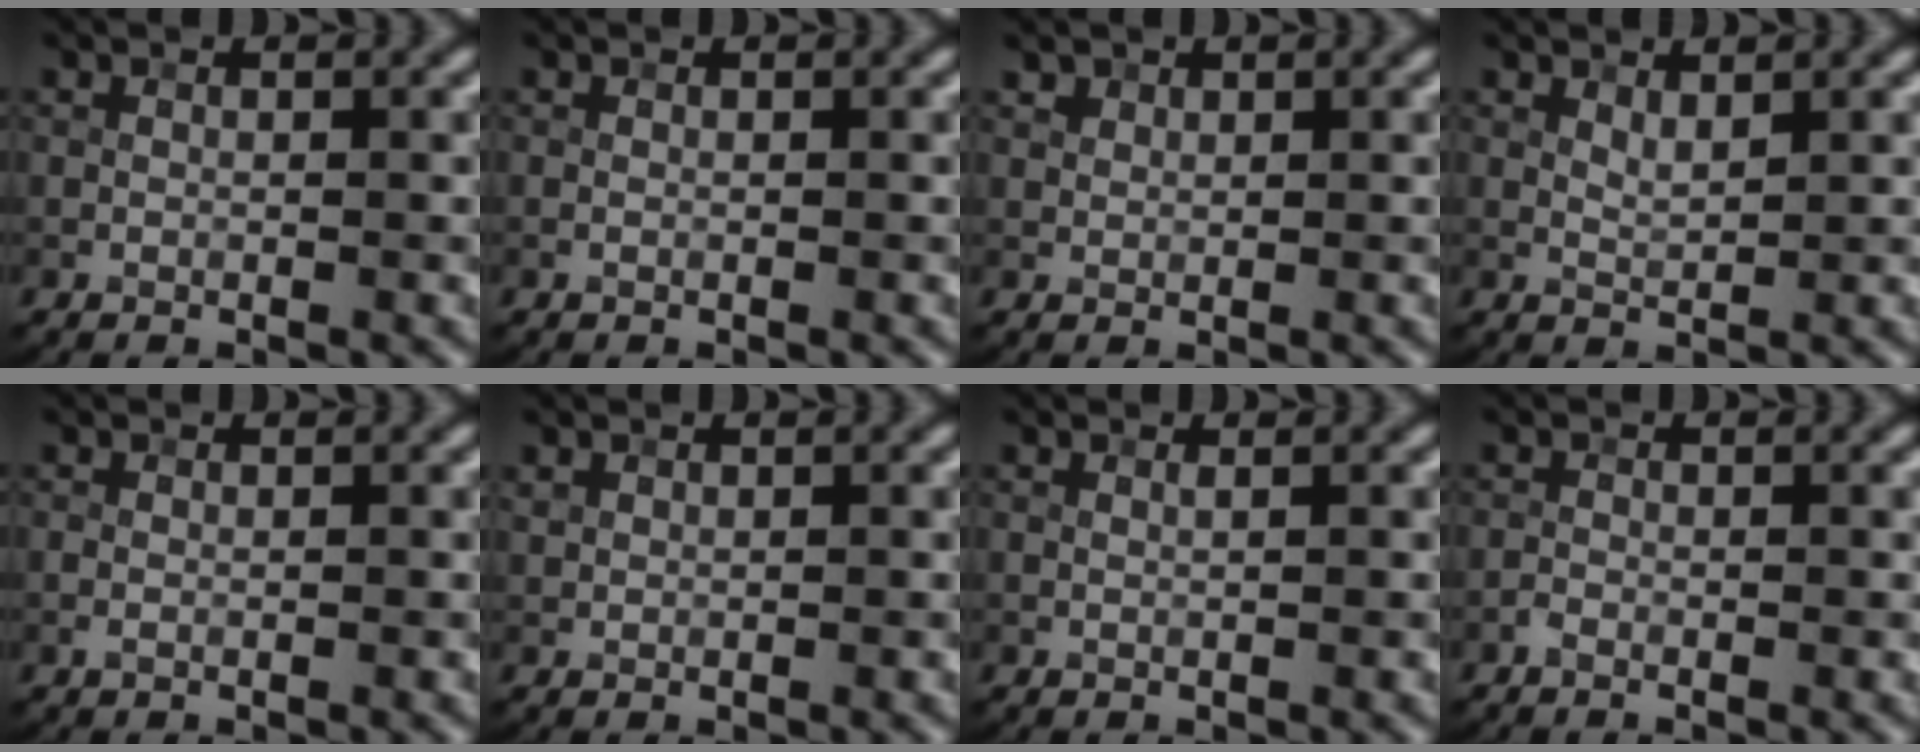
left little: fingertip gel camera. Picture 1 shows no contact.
{"total": 0.0}
{"total": 1.4, "force": [1.0, 0.8, 0.4], "torque": [-0.009, -0.004, 0.024]}
{"total": 1.1, "force": [0.8, 0.3, 0.7], "torque": [-0.019, -0.001, 0.016]}
{"total": 0.6, "force": [-0.1, 0.3, 0.5], "torque": [-0.012, -0.001, -0.002]}
{"total": 0.6, "force": [0.4, 0.4, 0.1], "torque": [-0.002, 0.000, 0.011]}
{"total": 0.0}
{"total": 0.6, "force": [-0.5, 0.2, 0.3], "torque": [-0.004, 0.001, -0.012]}